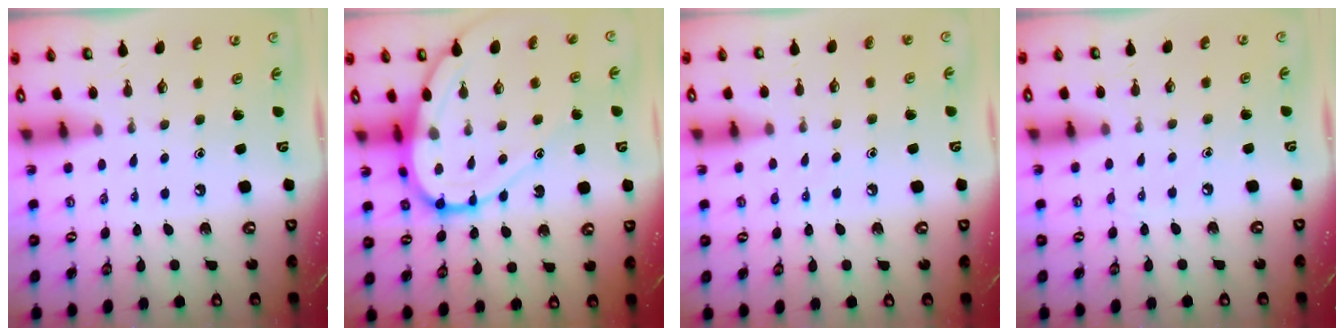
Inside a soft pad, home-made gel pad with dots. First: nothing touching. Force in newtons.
{"total": 14.5, "press": 14.4, "slide": 1.8}
{"total": 5.5, "press": 5.3, "slide": 1.3}
{"total": 3.0, "press": 3.0, "slide": 0.4}